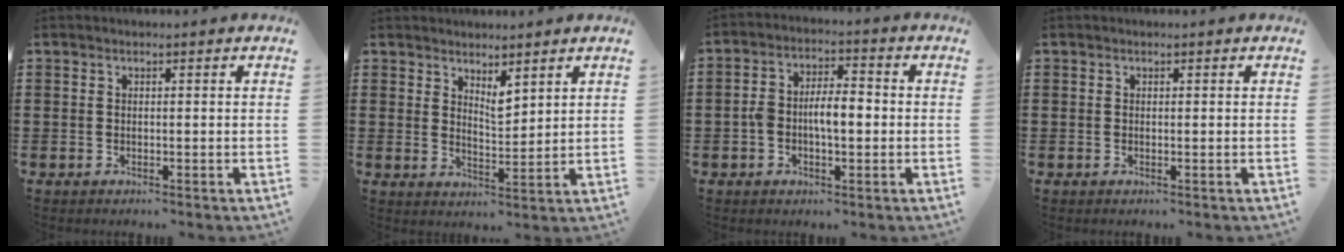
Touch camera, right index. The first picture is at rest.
{"total": 3.5, "force": [2.9, 0.9, 1.6], "torque": [-0.029, -0.010, 0.052]}
{"total": 5.6, "force": [-1.0, 2.3, 5.0], "torque": [-0.102, 0.007, -0.023]}
{"total": 0.0}